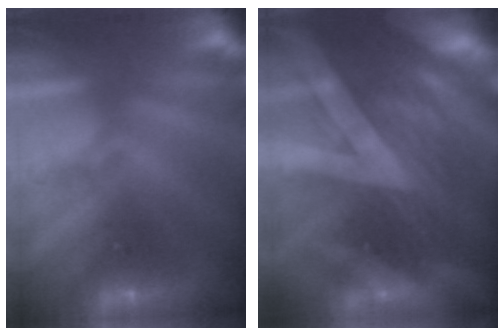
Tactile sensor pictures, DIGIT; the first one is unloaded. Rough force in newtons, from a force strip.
{"total": 3.0}